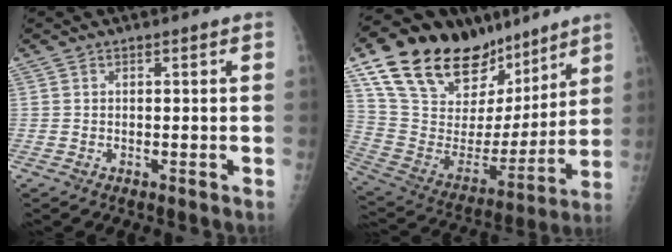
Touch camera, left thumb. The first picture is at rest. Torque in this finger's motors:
{"motor_torque": [1.94, 1.78, 1.49, -1.28, 0.11]}